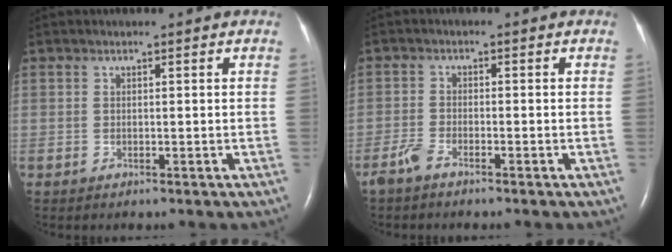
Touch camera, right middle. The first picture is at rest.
{"total": 2.5, "force": [-2.0, 0.5, 1.3], "torque": [-0.038, -0.003, -0.043]}